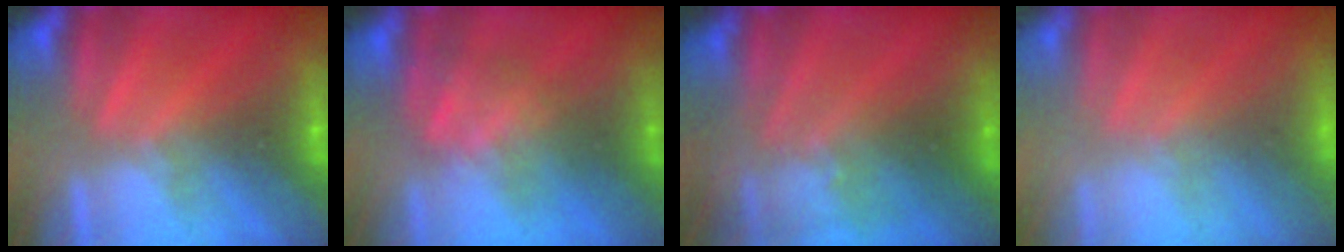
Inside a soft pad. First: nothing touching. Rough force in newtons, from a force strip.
{"total": 3.5}
{"total": 2.9}
{"total": 7.7}